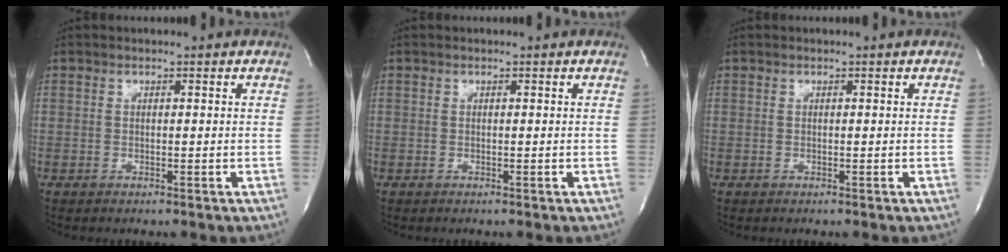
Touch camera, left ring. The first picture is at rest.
{"total": 0.0}
{"total": 0.0}